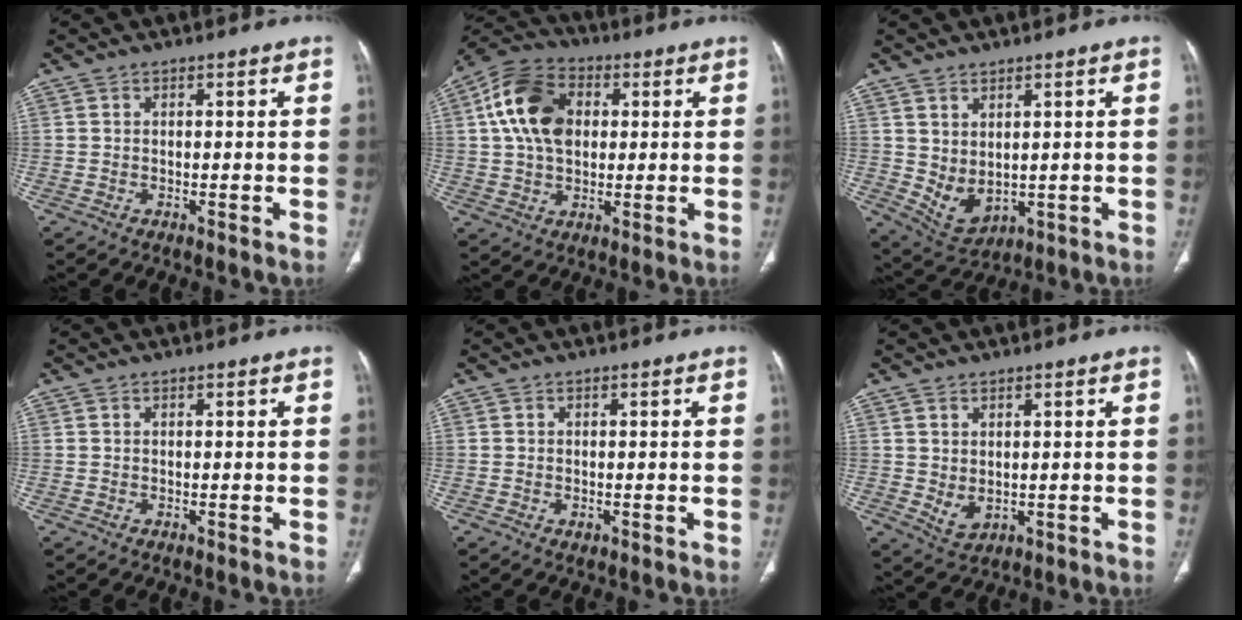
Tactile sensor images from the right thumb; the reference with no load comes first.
{"total": 14.1, "force": [2.7, 9.7, 9.8], "torque": [-0.168, 0.014, 0.041]}
{"total": 6.0, "force": [0.8, 3.8, 4.6], "torque": [-0.076, -0.014, 0.041]}
{"total": 0.0}
{"total": 0.7, "force": [-0.2, 0.4, 0.5], "torque": [-0.008, -0.002, -0.002]}
{"total": 3.3, "force": [0.3, 2.2, 2.5], "torque": [-0.044, -0.009, 0.020]}